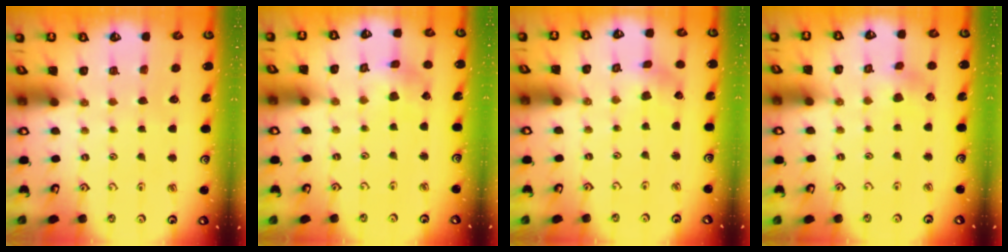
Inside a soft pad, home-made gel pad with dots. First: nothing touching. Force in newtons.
{"total": 2.7, "press": 2.7, "slide": 0.2}
{"total": 1.4, "press": 1.4, "slide": 0.2}
{"total": 3.4, "press": 3.3, "slide": 0.4}